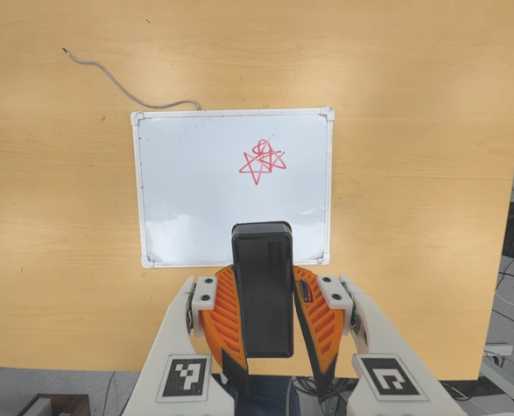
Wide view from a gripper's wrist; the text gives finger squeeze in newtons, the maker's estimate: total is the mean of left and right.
{"total": 9.7, "left": 8.3, "right": 11.1}